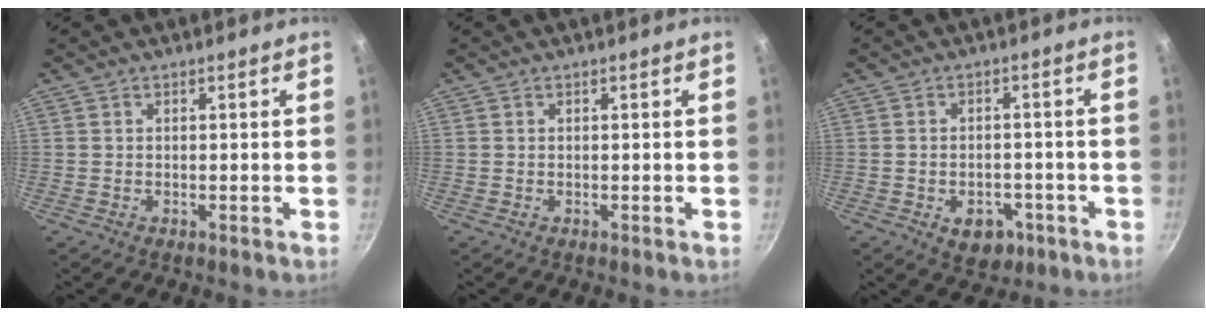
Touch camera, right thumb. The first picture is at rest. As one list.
[{"total": 0.0}, {"total": 6.6, "force": [-2.8, 4.6, 3.8], "torque": [-0.031, 0.015, -0.028]}]